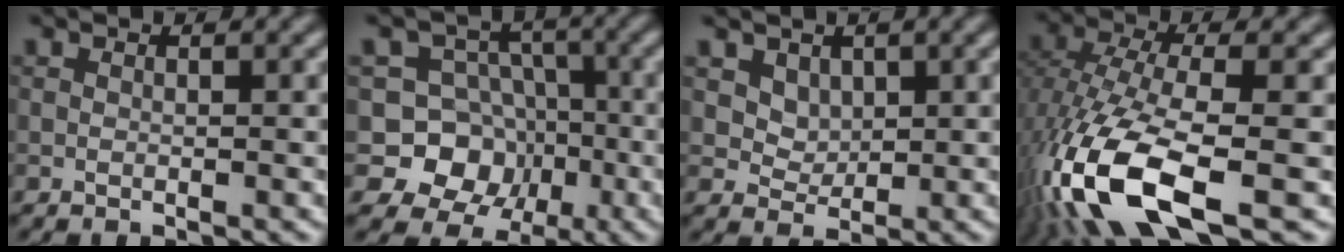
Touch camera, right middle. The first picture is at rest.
{"total": 9.1, "force": [-2.6, 8.3, 2.7], "torque": [-0.037, 0.021, -0.079]}
{"total": 2.9, "force": [1.5, 2.1, 1.2], "torque": [-0.036, -0.018, 0.052]}
{"total": 12.9, "force": [-5.6, 5.0, 10.5], "torque": [-0.237, -0.019, -0.107]}